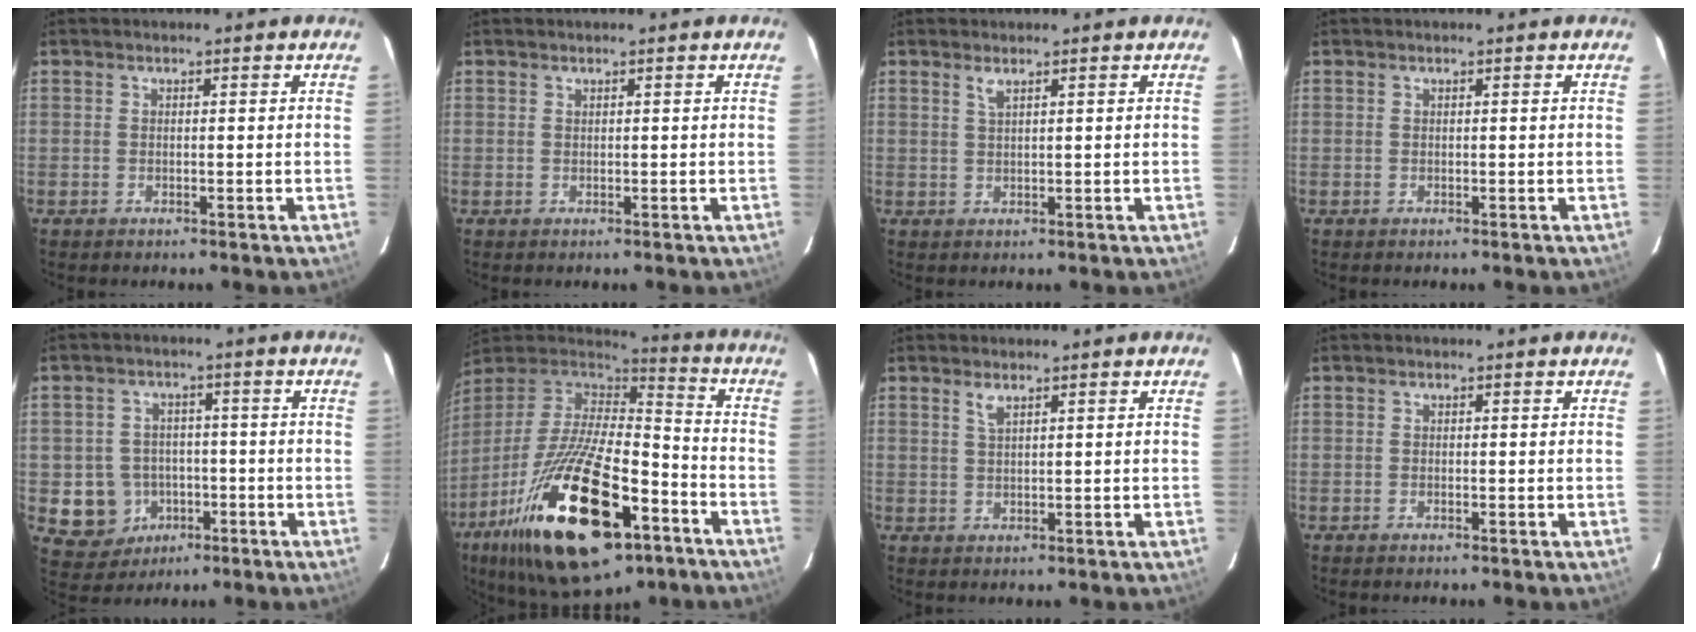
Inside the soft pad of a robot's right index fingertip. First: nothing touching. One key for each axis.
{"total": 0.0}
{"total": 1.3, "fx": 0.9, "fy": 0.1, "fz": 1.0, "tx": -0.019, "ty": 0.001, "tz": 0.017}
{"total": 0.0}
{"total": 9.0, "fx": -2.7, "fy": 8.3, "fz": 1.9, "tx": -0.072, "ty": 0.020, "tz": -0.024}
{"total": 31.5, "fx": -16.0, "fy": 12.4, "fz": 24.2, "tx": -0.459, "ty": -0.041, "tz": -0.262}
{"total": 1.6, "fx": 1.1, "fy": 0.3, "fz": 1.1, "tx": -0.022, "ty": 0.002, "tz": 0.020}
{"total": 0.0}